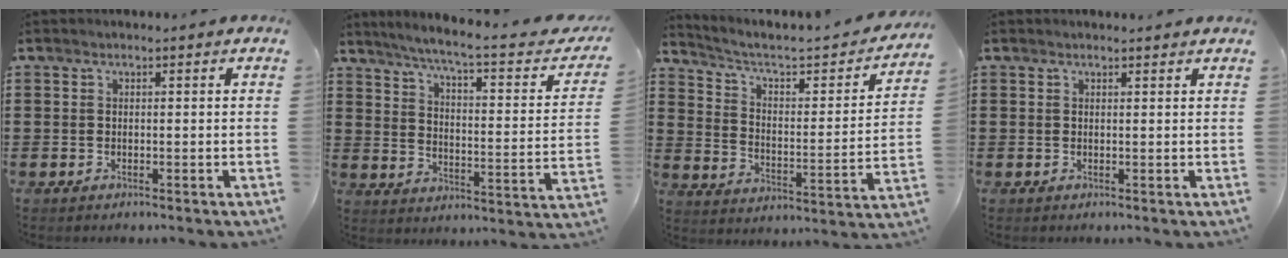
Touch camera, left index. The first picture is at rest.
{"total": 6.0, "force": [4.5, -0.1, 3.9], "torque": [-0.087, -0.038, 0.067]}
{"total": 4.0, "force": [2.9, 1.2, 2.5], "torque": [-0.069, -0.029, 0.038]}
{"total": 0.7, "force": [0.7, 0.0, 0.2], "torque": [-0.006, -0.001, 0.014]}